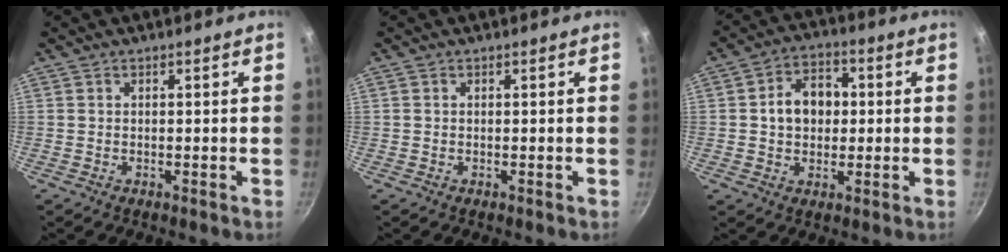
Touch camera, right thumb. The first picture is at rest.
{"total": 0.0}
{"total": 9.0, "force": [0.6, 6.9, 5.8], "torque": [-0.060, 0.015, 0.001]}